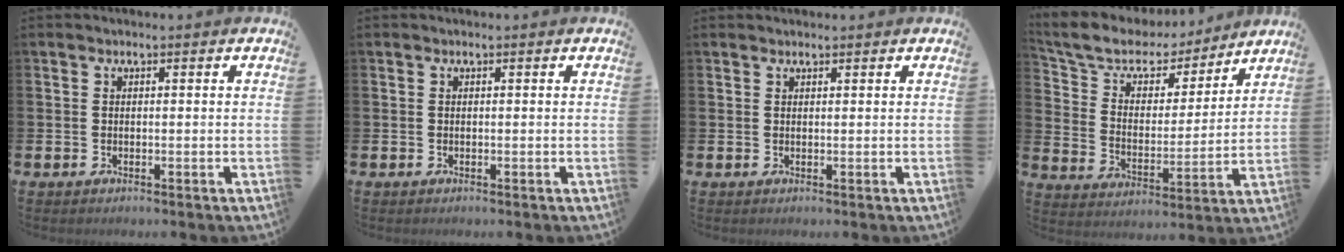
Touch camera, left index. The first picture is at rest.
{"total": 0.0}
{"total": 0.8, "force": [0.8, 0.2, 0.0], "torque": [0.007, -0.001, 0.013]}
{"total": 8.2, "force": [7.1, 3.6, 1.7], "torque": [-0.083, -0.044, 0.128]}